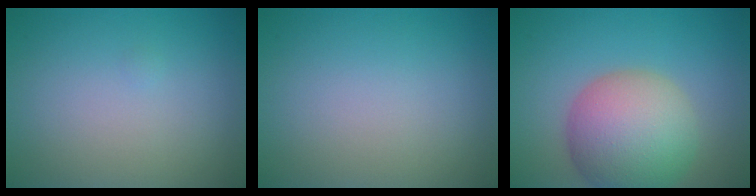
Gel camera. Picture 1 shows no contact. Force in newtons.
{"total": 0.0}
{"total": 9.1, "press": 9.1, "slide": 0.7}